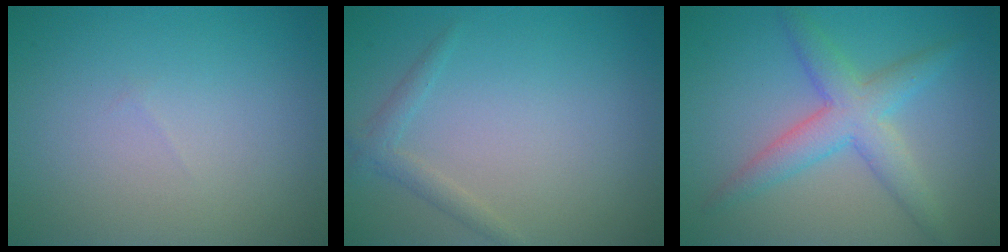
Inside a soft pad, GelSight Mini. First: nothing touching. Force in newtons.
{"total": 1.4, "press": 1.4, "slide": 0.1}
{"total": 4.4, "press": 4.4, "slide": 0.2}